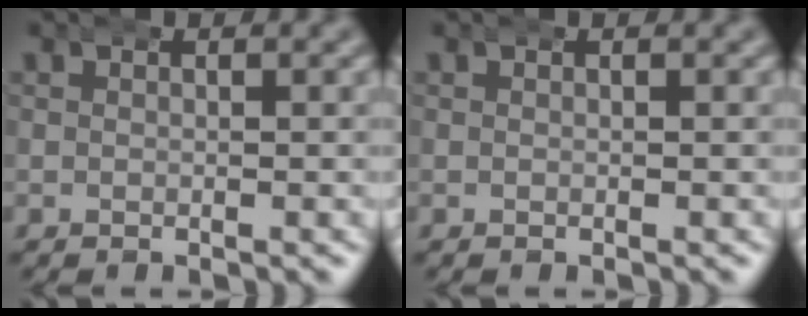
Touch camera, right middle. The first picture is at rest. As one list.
[{"total": 0.0}]